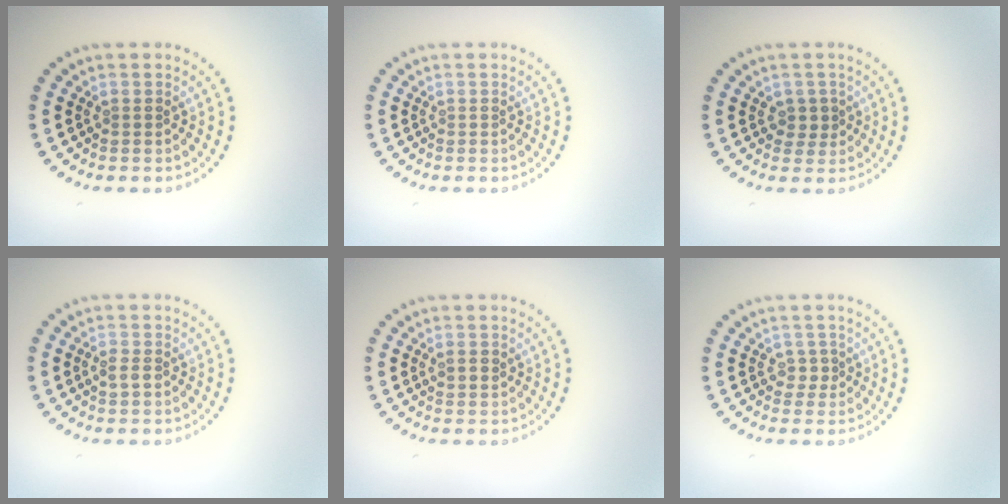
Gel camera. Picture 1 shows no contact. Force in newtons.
{"total": 0.0}
{"total": 1.7, "press": 1.5, "slide": 0.9}
{"total": 1.3, "press": 1.3, "slide": 0.2}
{"total": 1.1, "press": 1.0, "slide": 0.4}
{"total": 1.1, "press": 0.9, "slide": 0.6}